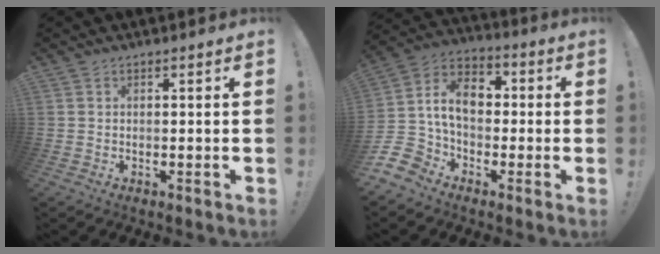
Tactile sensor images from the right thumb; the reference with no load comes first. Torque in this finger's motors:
{"motor_torque": [1.86, 1.45, 1.15, -0.74, 0.09]}